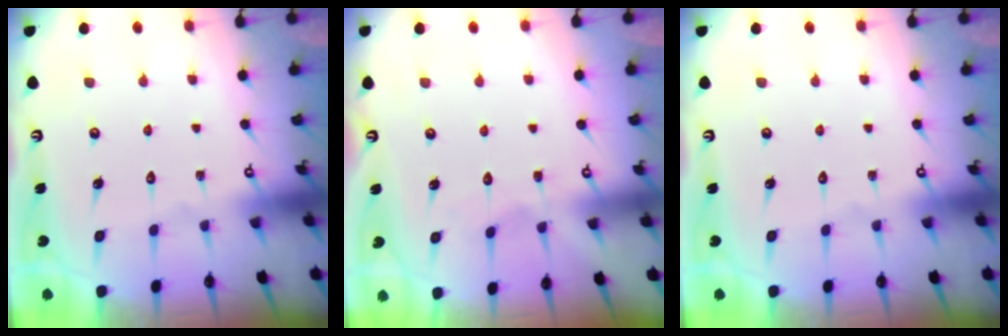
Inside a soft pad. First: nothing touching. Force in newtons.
{"total": 4.2, "press": 4.2, "slide": 0.3}
{"total": 0.0}